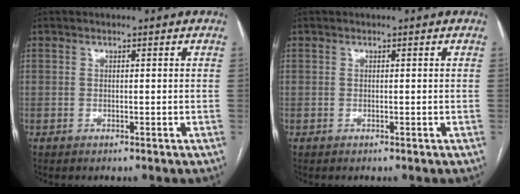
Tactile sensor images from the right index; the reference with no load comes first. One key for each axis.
{"total": 0.0}